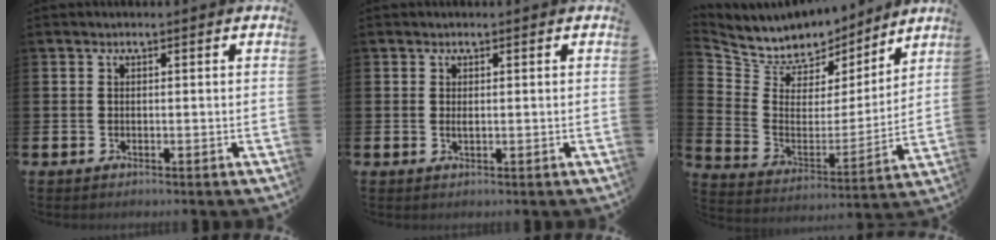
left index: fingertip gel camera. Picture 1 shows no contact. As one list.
[{"total": 0.7, "force": [0.3, 0.2, 0.6], "torque": [-0.002, -0.002, 0.003]}, {"total": 8.2, "force": [7.6, 3.1, -0.3], "torque": [-0.054, -0.061, 0.138]}]